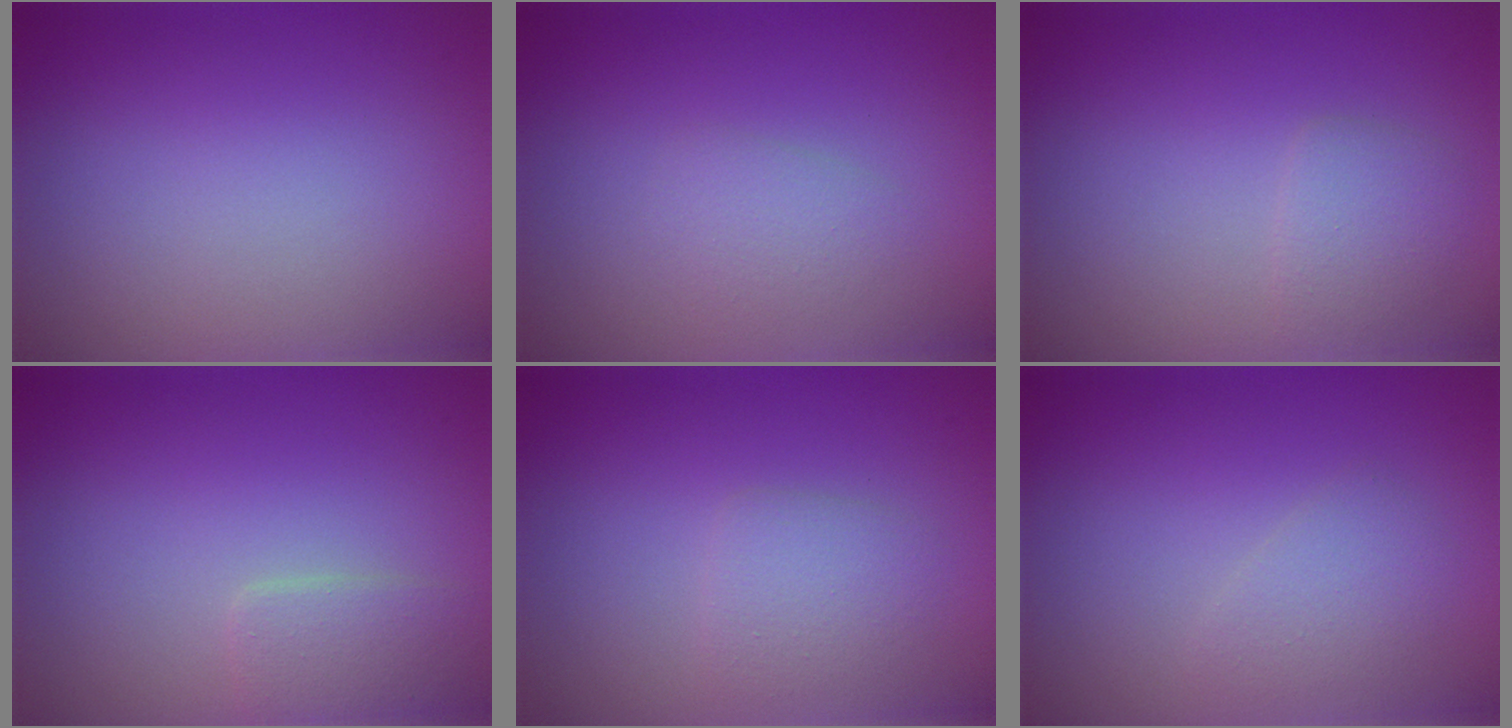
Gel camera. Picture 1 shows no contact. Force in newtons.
{"total": 1.4, "press": 1.4, "slide": 0.1}
{"total": 1.7, "press": 1.7, "slide": 0.0}
{"total": 2.0, "press": 2.0, "slide": 0.0}
{"total": 1.9, "press": 1.9, "slide": 0.1}
{"total": 1.5, "press": 1.5, "slide": 0.1}